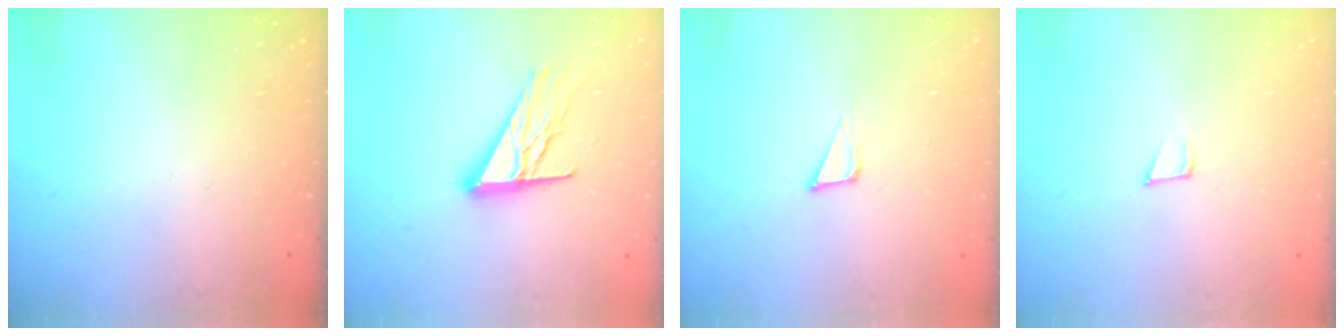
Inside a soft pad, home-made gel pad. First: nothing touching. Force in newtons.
{"total": 13.8, "press": 13.8, "slide": 1.1}
{"total": 3.3, "press": 3.2, "slide": 0.8}
{"total": 7.0, "press": 6.8, "slide": 1.4}